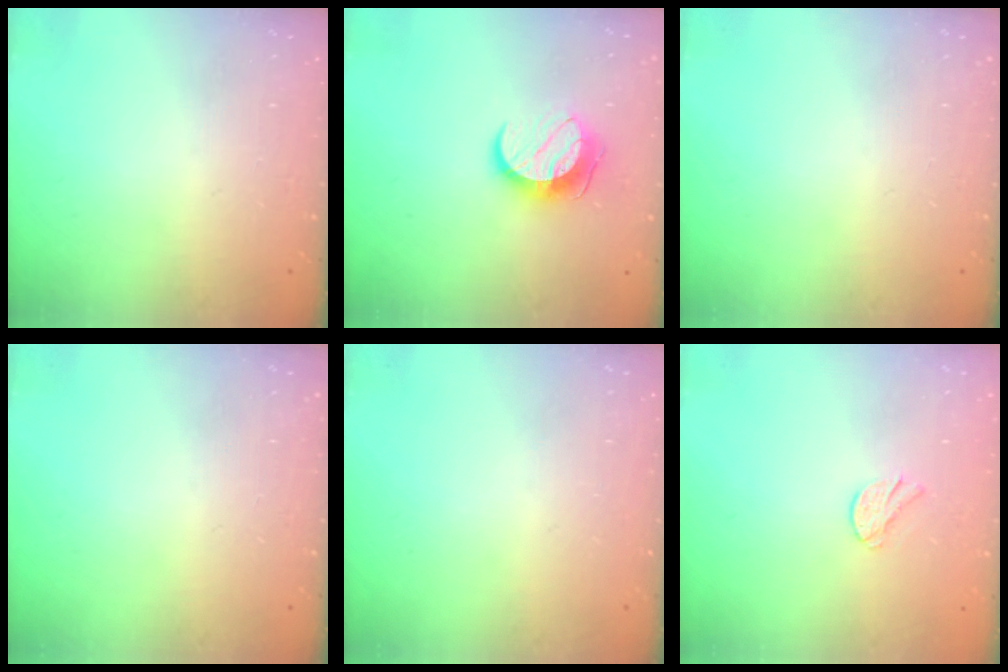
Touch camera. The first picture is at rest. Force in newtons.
{"total": 9.4, "press": 9.4, "slide": 0.5}
{"total": 0.0}
{"total": 0.0}
{"total": 0.0}
{"total": 5.8, "press": 5.8, "slide": 0.6}